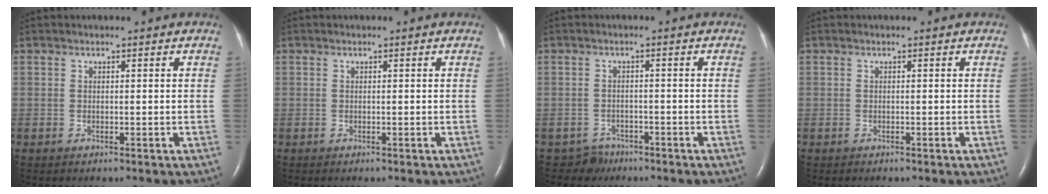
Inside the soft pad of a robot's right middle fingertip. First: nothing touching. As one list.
[{"total": 0.0}, {"total": 2.4, "force": [-1.8, 1.3, -0.9], "torque": [0.011, 0.005, -0.029]}, {"total": 0.0}]